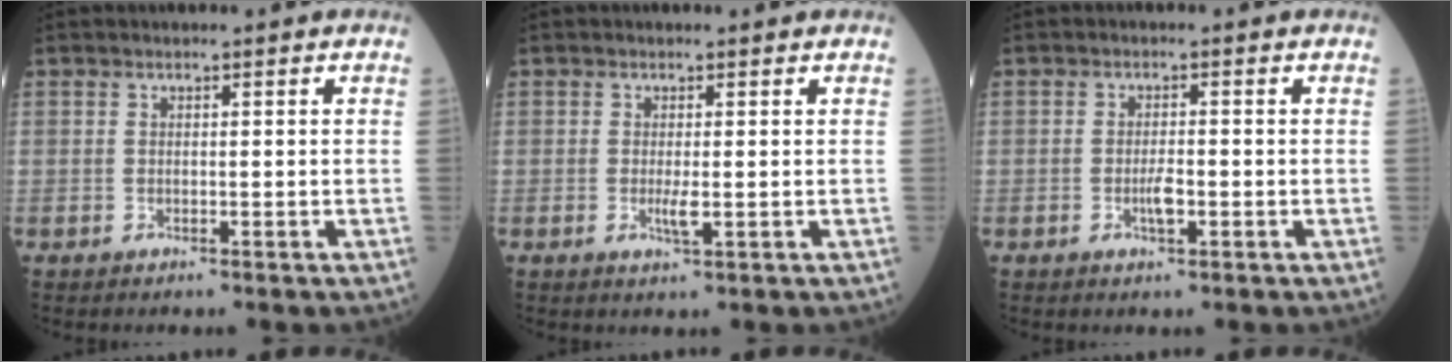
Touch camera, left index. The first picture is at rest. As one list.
[{"total": 1.9, "force": [0.1, 0.3, 1.9], "torque": [-0.038, -0.002, 0.003]}, {"total": 2.1, "force": [-0.7, 0.5, 2.0], "torque": [-0.037, 0.000, -0.010]}]